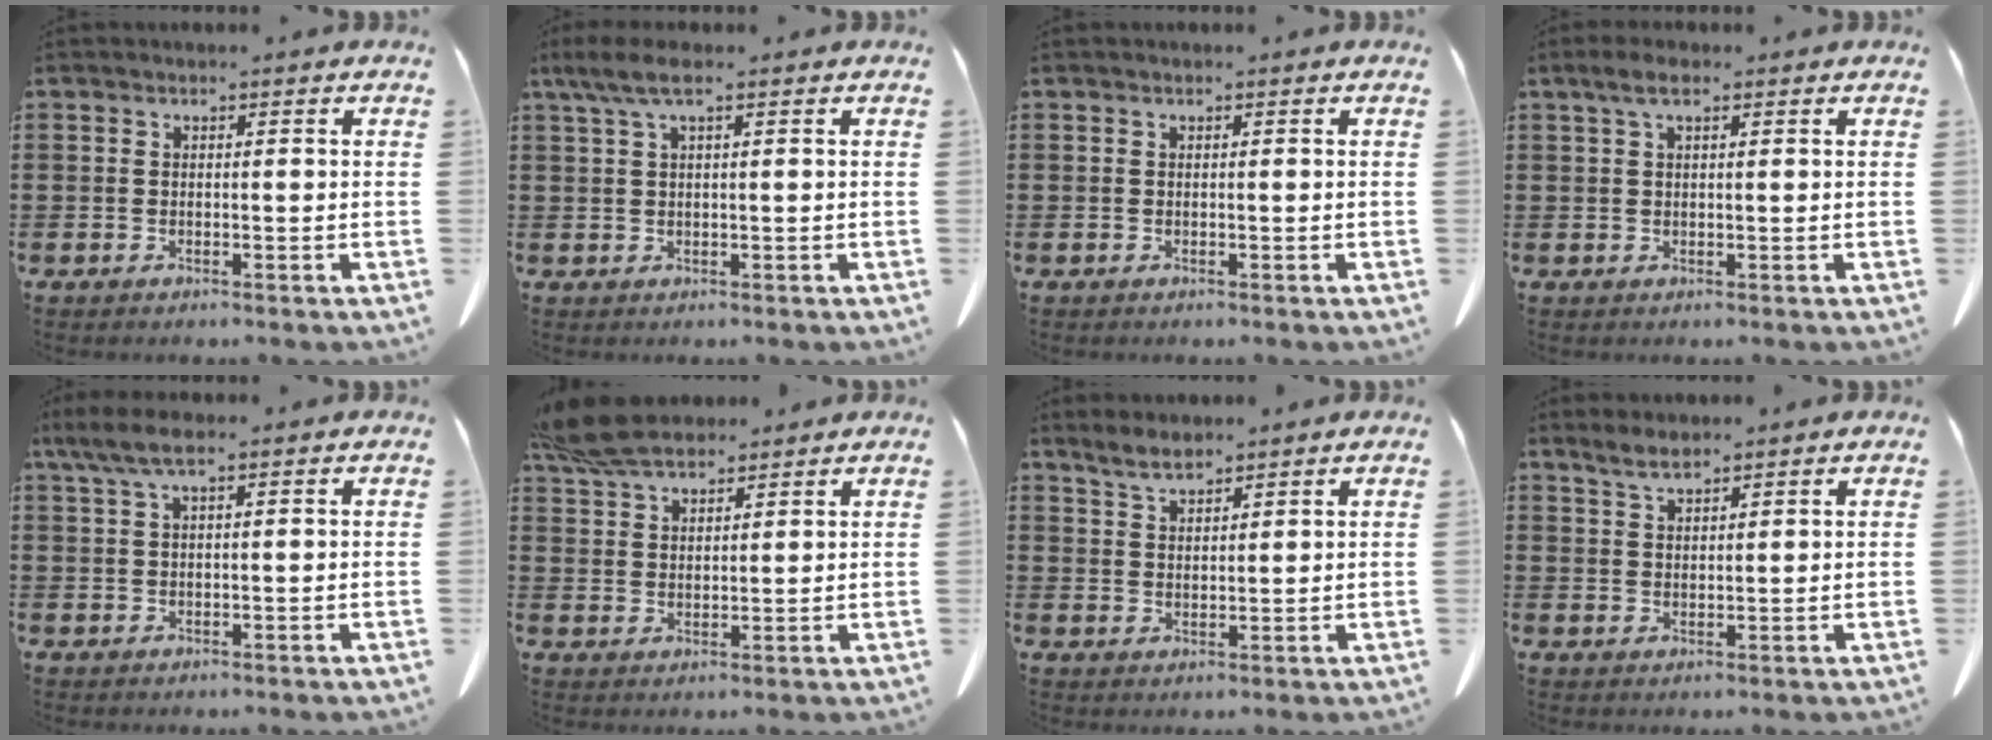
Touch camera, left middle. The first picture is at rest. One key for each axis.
{"total": 3.8, "fx": 1.8, "fy": 0.8, "fz": 3.3, "tx": -0.074, "ty": -0.001, "tz": 0.030}
{"total": 0.0}
{"total": 3.0, "fx": 1.5, "fy": 1.0, "fz": 2.4, "tx": -0.051, "ty": 0.004, "tz": 0.025}
{"total": 4.2, "fx": 2.3, "fy": 0.9, "fz": 3.4, "tx": -0.077, "ty": -0.001, "tz": 0.041}
{"total": 7.4, "fx": 6.3, "fy": 2.2, "fz": 3.2, "tx": -0.084, "ty": -0.006, "tz": 0.122}
{"total": 3.5, "fx": 3.0, "fy": 0.9, "fz": 1.5, "tx": -0.036, "ty": -0.003, "tz": 0.056}
{"total": 2.9, "fx": 2.4, "fy": 0.7, "fz": 1.5, "tx": -0.035, "ty": 0.000, "tz": 0.046}